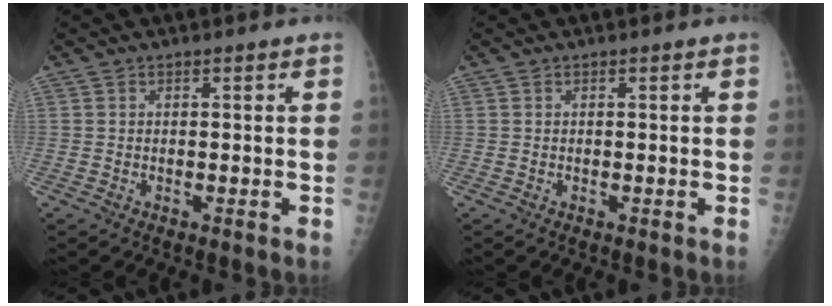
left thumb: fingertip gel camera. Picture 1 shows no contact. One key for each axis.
{"total": 0.0}